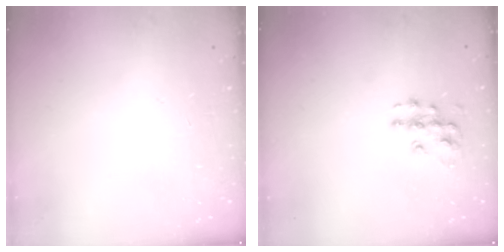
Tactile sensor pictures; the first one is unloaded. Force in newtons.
{"total": 8.9, "press": 8.8, "slide": 0.6}